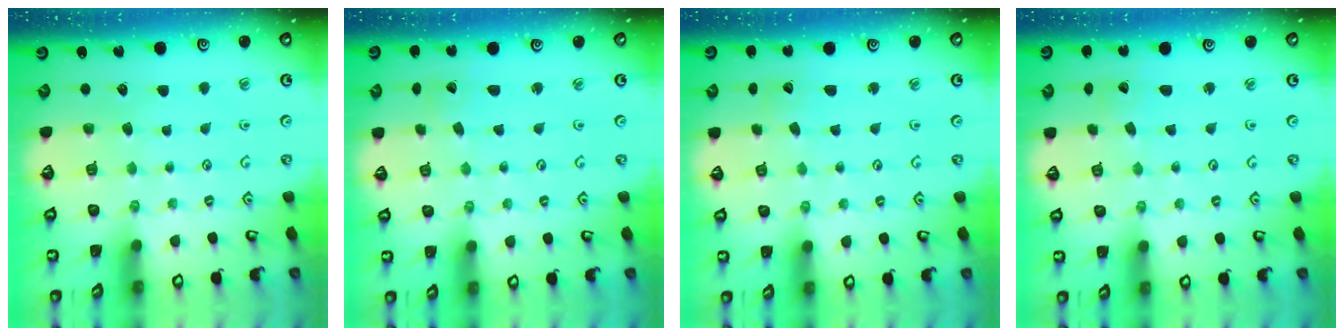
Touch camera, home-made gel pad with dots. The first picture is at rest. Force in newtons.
{"total": 1.6, "press": 1.6, "slide": 0.1}
{"total": 2.9, "press": 2.9, "slide": 0.3}
{"total": 1.6, "press": 1.6, "slide": 0.1}